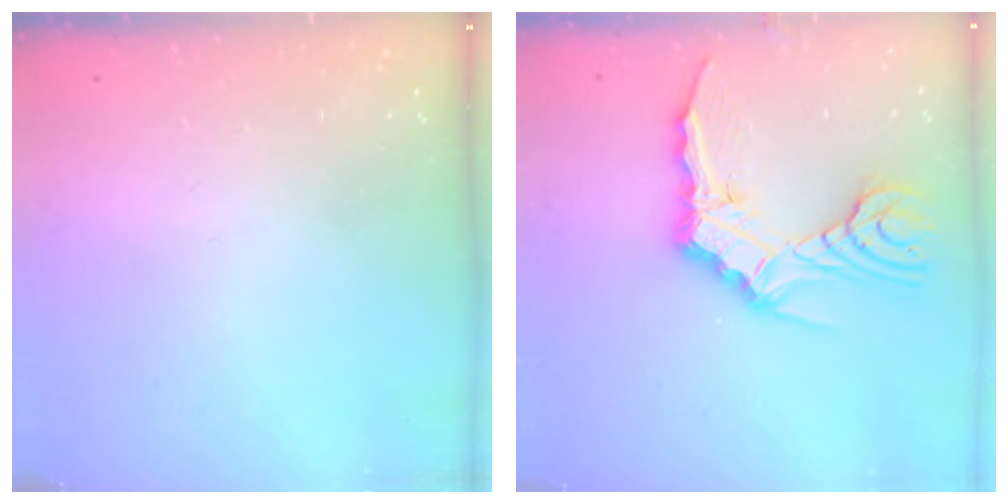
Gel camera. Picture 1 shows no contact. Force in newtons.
{"total": 13.3, "press": 13.2, "slide": 1.6}